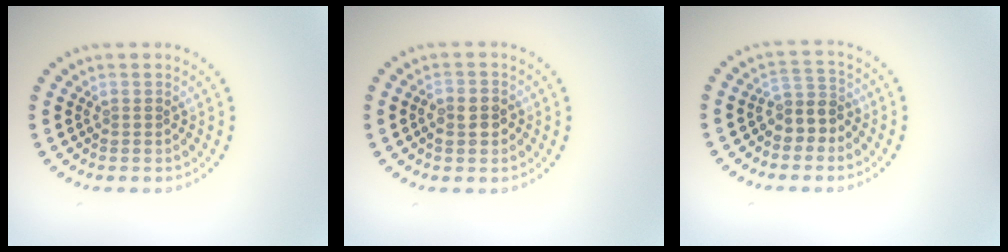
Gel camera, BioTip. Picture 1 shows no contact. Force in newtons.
{"total": 2.3, "press": 2.2, "slide": 0.6}
{"total": 2.7, "press": 2.2, "slide": 1.5}